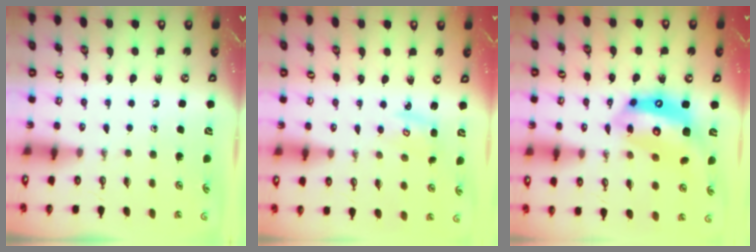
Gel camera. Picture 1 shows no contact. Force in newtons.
{"total": 3.2, "press": 3.2, "slide": 0.3}
{"total": 17.3, "press": 17.2, "slide": 2.0}